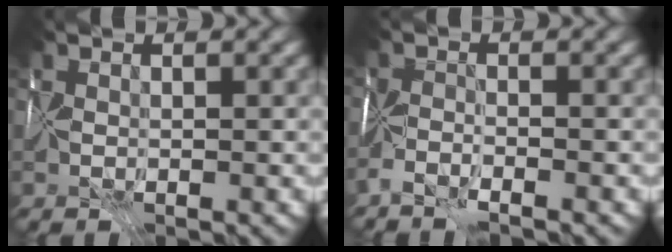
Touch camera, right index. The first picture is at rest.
{"total": 2.5, "force": [-2.3, 0.2, 1.0], "torque": [-0.023, 0.000, -0.058]}